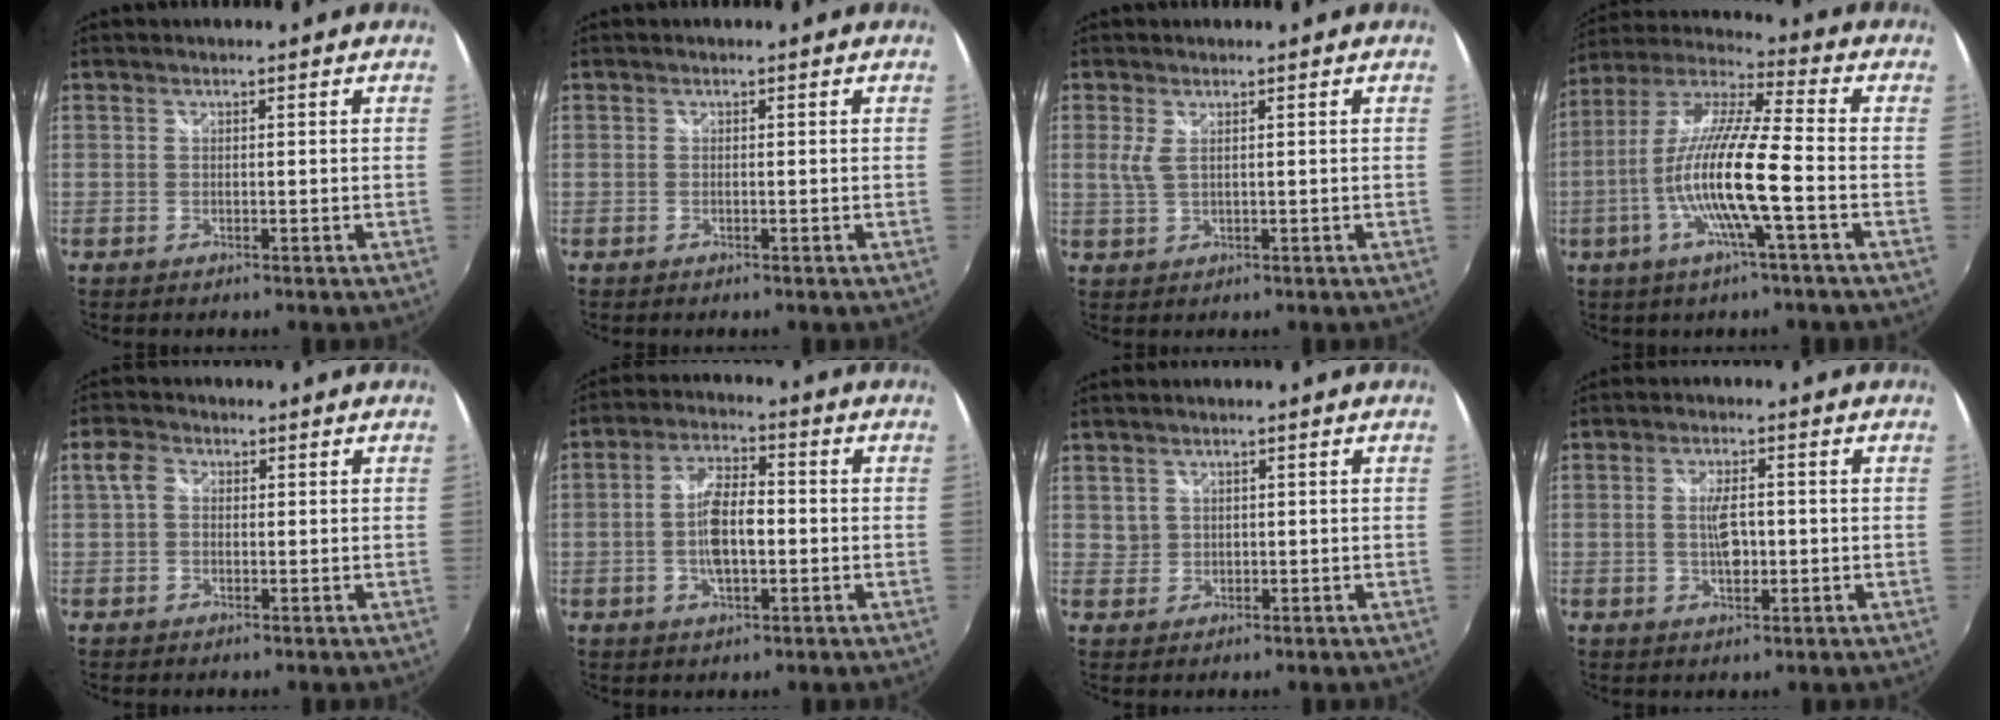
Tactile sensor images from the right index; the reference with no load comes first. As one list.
[{"total": 0.0}, {"total": 2.3, "force": [0.7, 0.6, 2.1], "torque": [-0.044, -0.001, 0.015]}, {"total": 14.9, "force": [-4.3, 0.6, 14.3], "torque": [-0.269, -0.005, -0.086]}, {"total": 3.1, "force": [0.1, 2.5, 1.9], "torque": [-0.039, 0.010, 0.000]}, {"total": 8.1, "force": [-1.2, 3.3, 7.3], "torque": [-0.141, 0.007, -0.020]}, {"total": 1.8, "force": [0.9, 1.6, 0.1], "torque": [0.006, 0.006, 0.017]}, {"total": 4.5, "force": [-0.2, 1.9, 4.1], "torque": [-0.075, -0.002, -0.002]}]